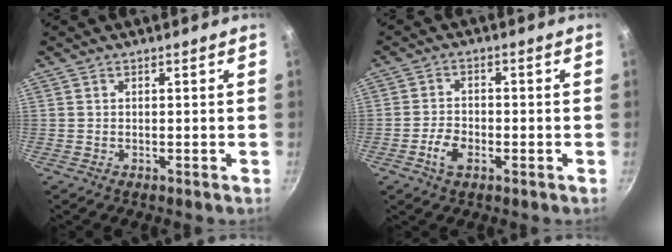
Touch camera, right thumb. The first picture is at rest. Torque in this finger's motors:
{"motor_torque": [0.37, 0.73, 0.61, -0.57, -0.02]}